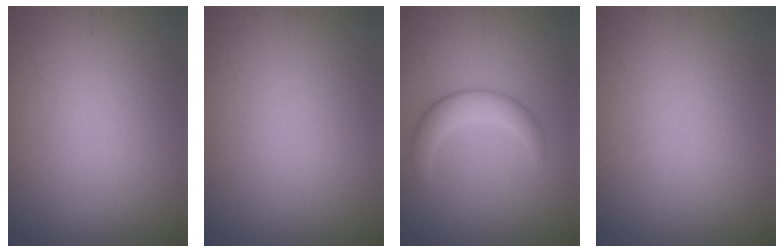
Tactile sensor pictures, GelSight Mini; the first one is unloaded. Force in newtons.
{"total": 0.0}
{"total": 2.8, "press": 2.8, "slide": 0.1}
{"total": 0.0}